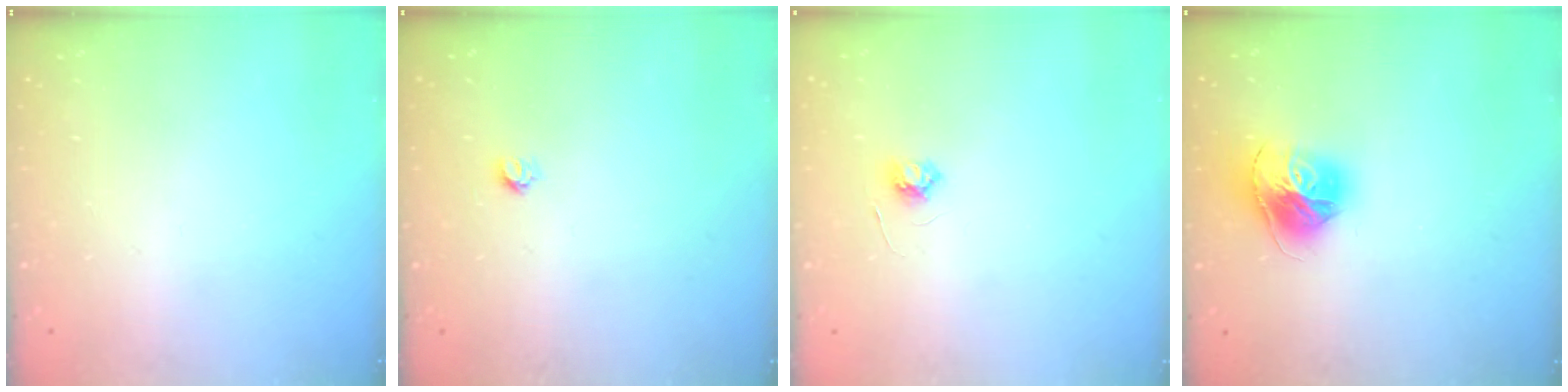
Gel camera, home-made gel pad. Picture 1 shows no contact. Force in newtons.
{"total": 3.5, "press": 3.4, "slide": 0.4}
{"total": 3.6, "press": 3.6, "slide": 0.5}
{"total": 14.8, "press": 14.7, "slide": 1.6}